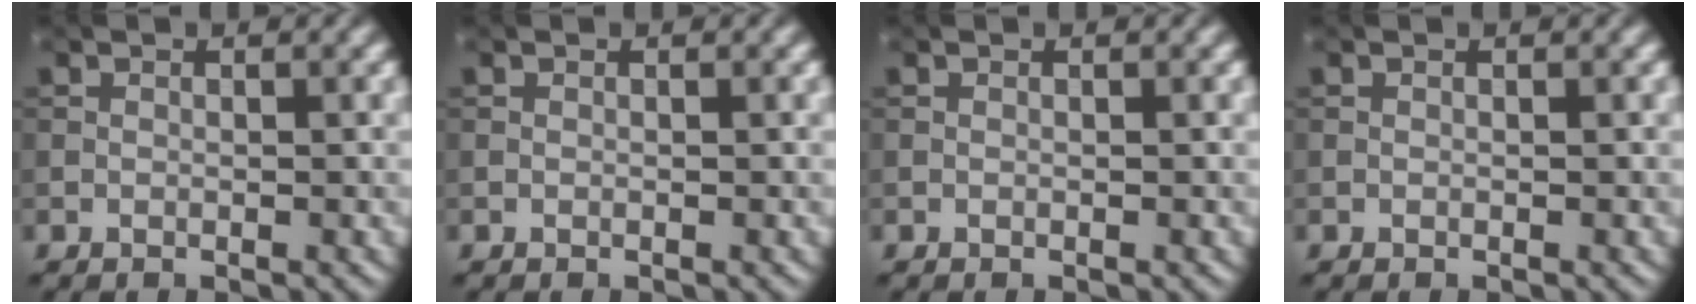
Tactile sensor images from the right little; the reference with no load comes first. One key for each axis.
{"total": 0.0}
{"total": 0.0}
{"total": 0.0}